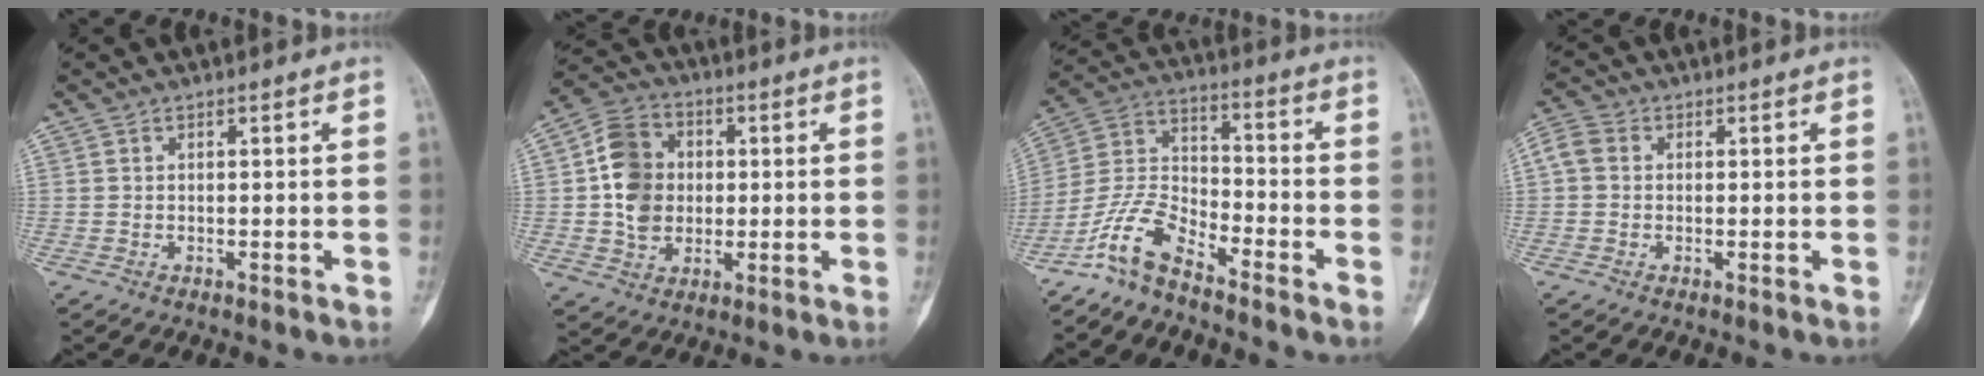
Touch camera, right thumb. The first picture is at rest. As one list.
[{"total": 11.2, "force": [0.5, 9.2, 6.3], "torque": [-0.089, 0.011, 0.005]}, {"total": 9.4, "force": [-7.5, 2.8, 4.9], "torque": [-0.108, 0.068, -0.161]}, {"total": 4.4, "force": [0.5, 3.7, 2.4], "torque": [-0.052, 0.017, 0.005]}]